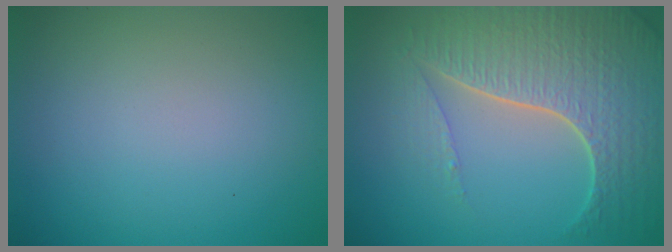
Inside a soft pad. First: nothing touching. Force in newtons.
{"total": 7.6, "press": 5.5, "slide": 5.2}